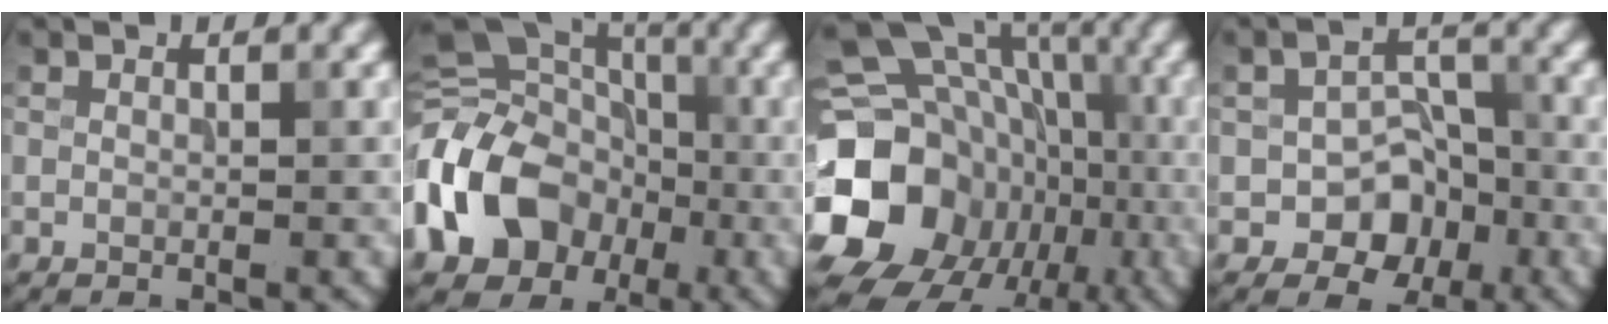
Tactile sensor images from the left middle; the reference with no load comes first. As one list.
[{"total": 13.9, "force": [-4.3, 10.5, 7.9], "torque": [-0.165, 0.002, -0.095]}, {"total": 20.8, "force": [-4.8, 17.9, 9.4], "torque": [-0.174, -0.009, -0.109]}, {"total": 5.5, "force": [-2.2, 4.0, 3.2], "torque": [-0.034, -0.003, -0.039]}]